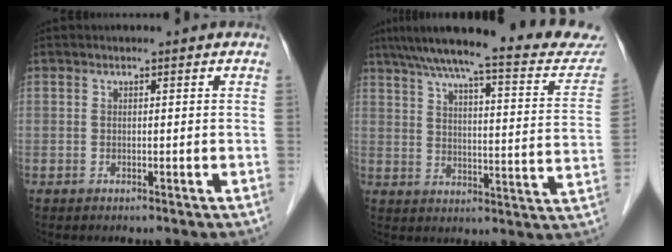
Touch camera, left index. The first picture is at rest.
{"total": 23.6, "force": [20.6, 2.1, 11.4], "torque": [-0.167, -0.022, 0.261]}